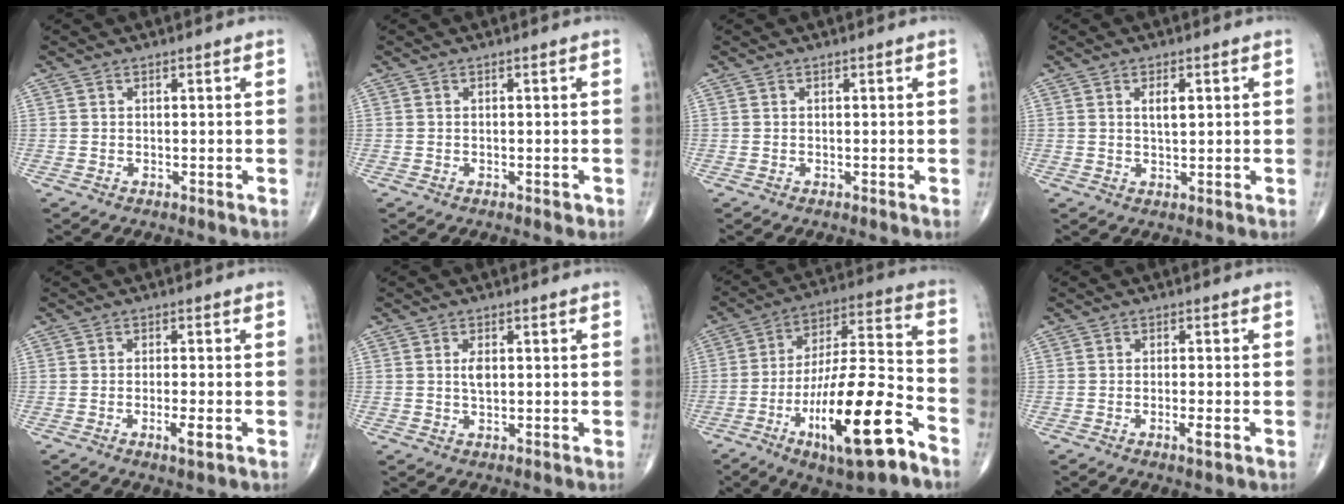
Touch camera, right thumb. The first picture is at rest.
{"total": 0.8, "force": [-0.4, 0.4, 0.6], "torque": [-0.006, 0.000, -0.005]}
{"total": 0.0}
{"total": 2.9, "force": [0.9, 1.1, 2.5], "torque": [-0.039, -0.008, 0.013]}
{"total": 3.2, "force": [-1.3, 0.5, 2.8], "torque": [-0.050, -0.004, -0.025]}
{"total": 2.4, "force": [0.3, 1.2, 2.0], "torque": [-0.035, -0.002, 0.006]}
{"total": 22.4, "force": [-11.0, 5.8, 18.7], "torque": [-0.328, 0.054, -0.180]}
{"total": 2.4, "force": [-1.0, 0.3, 2.1], "torque": [-0.036, -0.003, -0.020]}